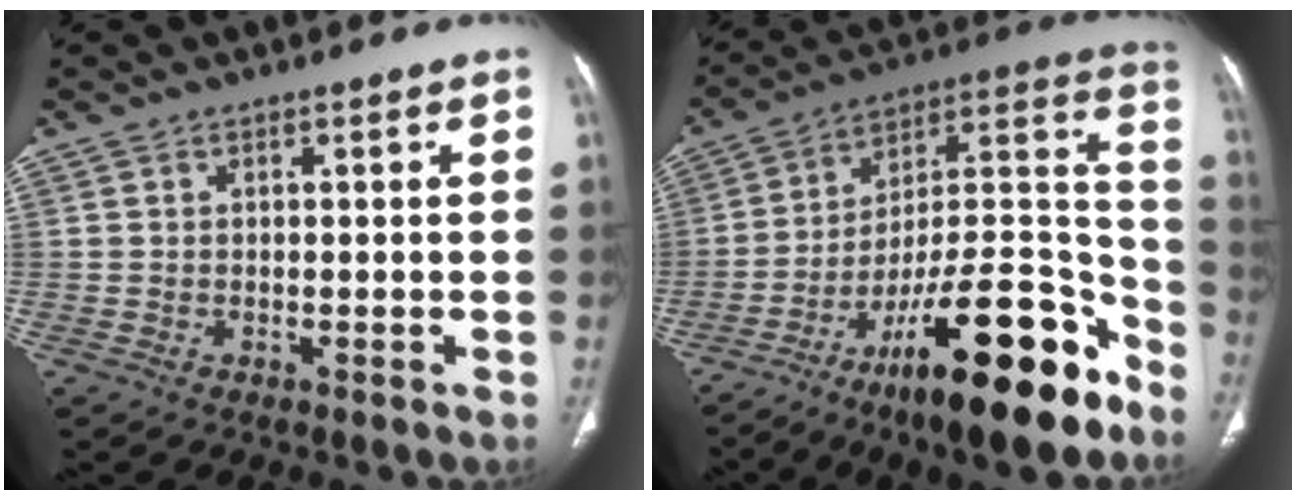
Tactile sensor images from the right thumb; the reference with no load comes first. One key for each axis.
{"total": 26.6, "fx": -16.3, "fy": 7.0, "fz": 19.9, "tx": -0.259, "ty": 0.101, "tz": -0.256}